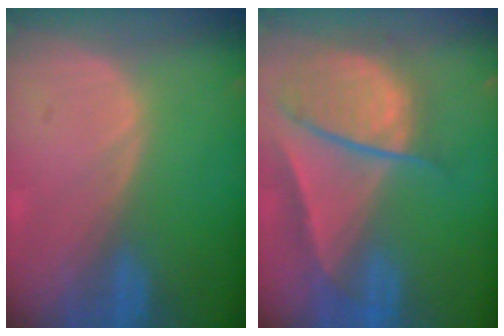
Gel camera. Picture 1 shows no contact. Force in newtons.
{"total": 9.4, "press": 7.9, "slide": 5.1}